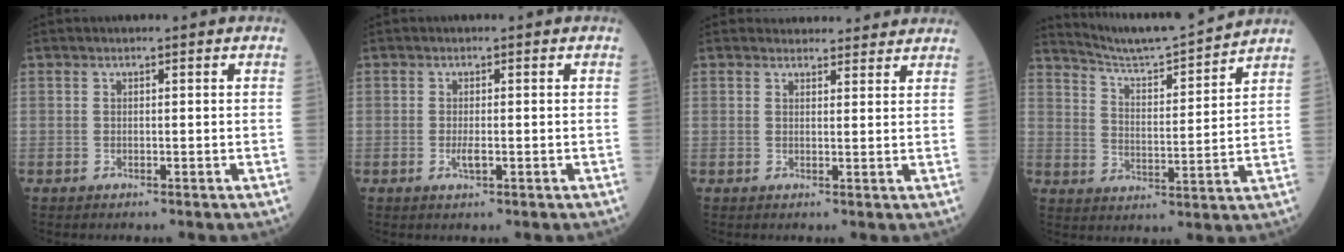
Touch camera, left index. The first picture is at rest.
{"total": 1.6, "force": [-0.5, 0.4, 1.5], "torque": [-0.033, -0.002, -0.007]}
{"total": 6.1, "force": [5.9, 1.7, 0.7], "torque": [0.000, 0.011, 0.062]}
{"total": 12.0, "force": [11.7, -1.4, 2.4], "torque": [-0.056, -0.005, 0.189]}